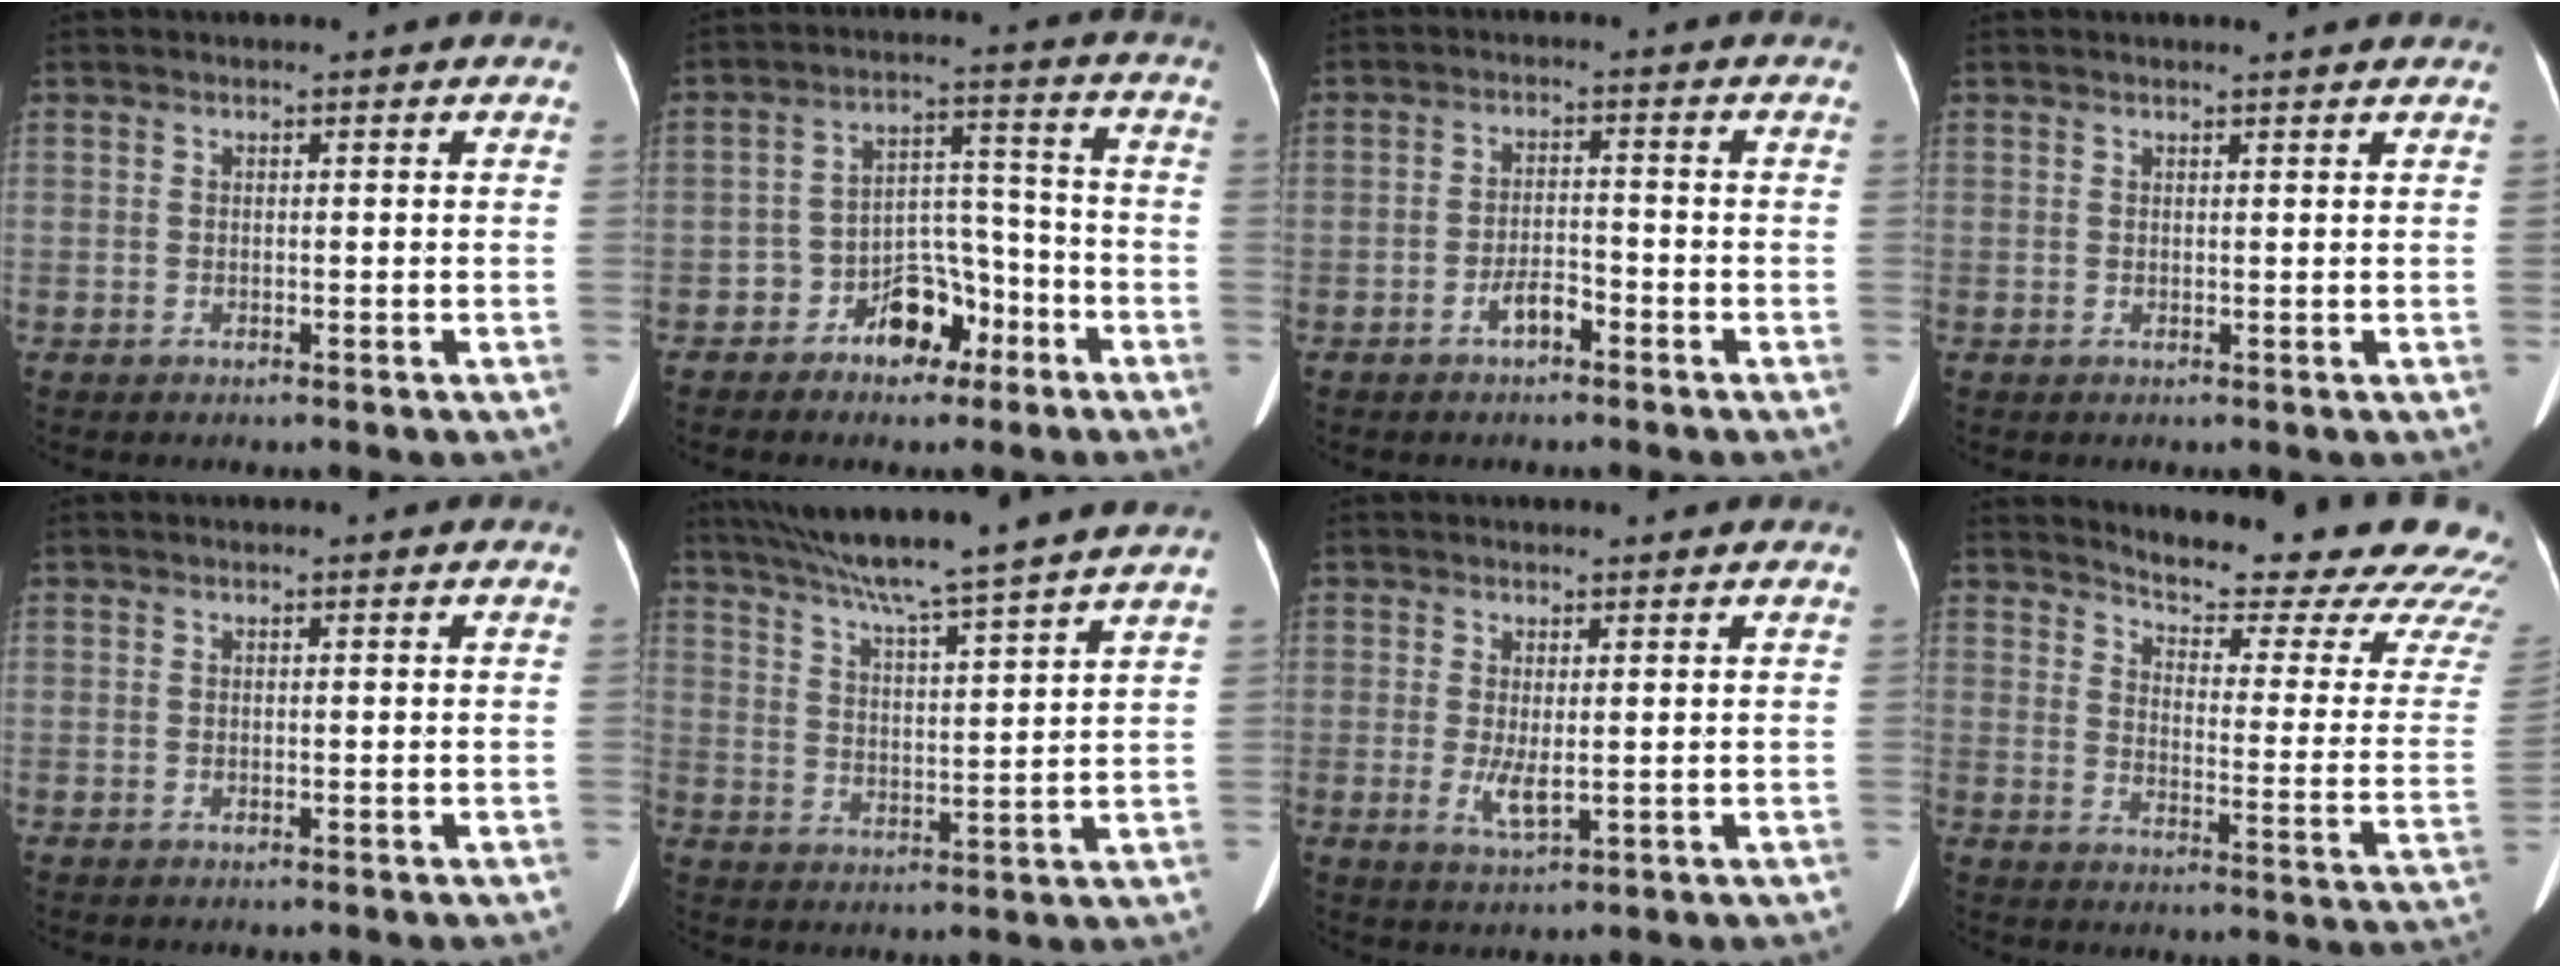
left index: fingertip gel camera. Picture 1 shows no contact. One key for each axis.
{"total": 7.7, "fx": -4.7, "fy": 4.6, "fz": 4.1, "tx": -0.070, "ty": 0.032, "tz": -0.072}
{"total": 3.0, "fx": -2.0, "fy": 1.0, "fz": 1.9, "tx": -0.036, "ty": 0.004, "tz": -0.037}
{"total": 2.3, "fx": 2.2, "fy": 0.0, "fz": 0.7, "tx": -0.011, "ty": 0.004, "tz": 0.025}
{"total": 0.0}
{"total": 18.0, "fx": 15.7, "fy": -1.8, "fz": 8.7, "tx": -0.151, "ty": -0.003, "tz": 0.227}
{"total": 3.5, "fx": 0.4, "fy": 0.9, "fz": 3.3, "tx": -0.064, "ty": -0.007, "tz": 0.013}
{"total": 22.9, "fx": 21.2, "fy": 2.6, "fz": 8.1, "tx": -0.106, "ty": -0.099, "tz": 0.244}